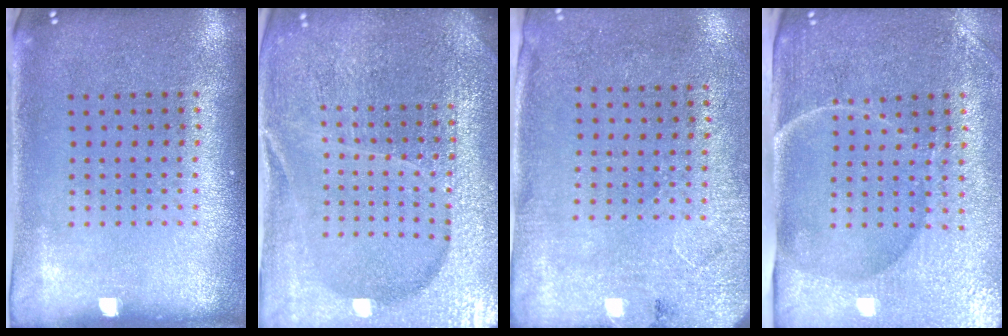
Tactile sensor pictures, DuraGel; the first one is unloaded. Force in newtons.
{"total": 5.5, "press": 5.0, "slide": 2.4}
{"total": 2.6, "press": 2.2, "slide": 1.5}
{"total": 4.6, "press": 4.0, "slide": 2.3}